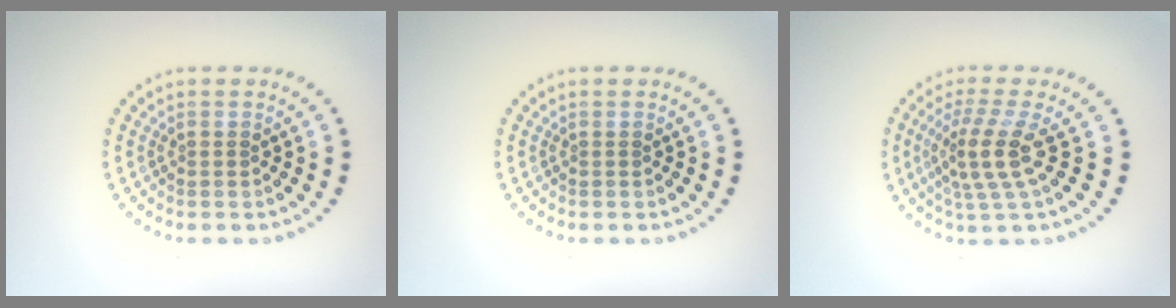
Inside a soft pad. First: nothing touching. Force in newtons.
{"total": 0.0}
{"total": 3.6, "press": 2.8, "slide": 2.3}